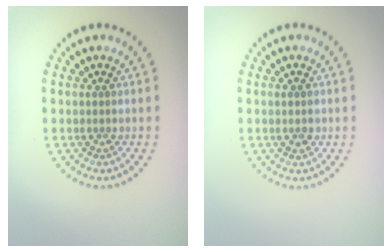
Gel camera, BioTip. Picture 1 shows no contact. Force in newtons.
{"total": 0.9, "press": 0.9, "slide": 0.1}